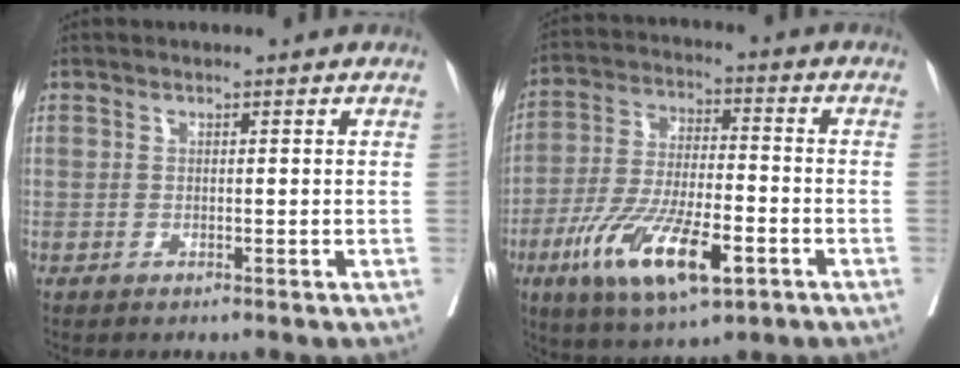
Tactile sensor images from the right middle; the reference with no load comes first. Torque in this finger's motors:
{"motor_torque": [1.46, -0.67, 0.38, 0.14]}